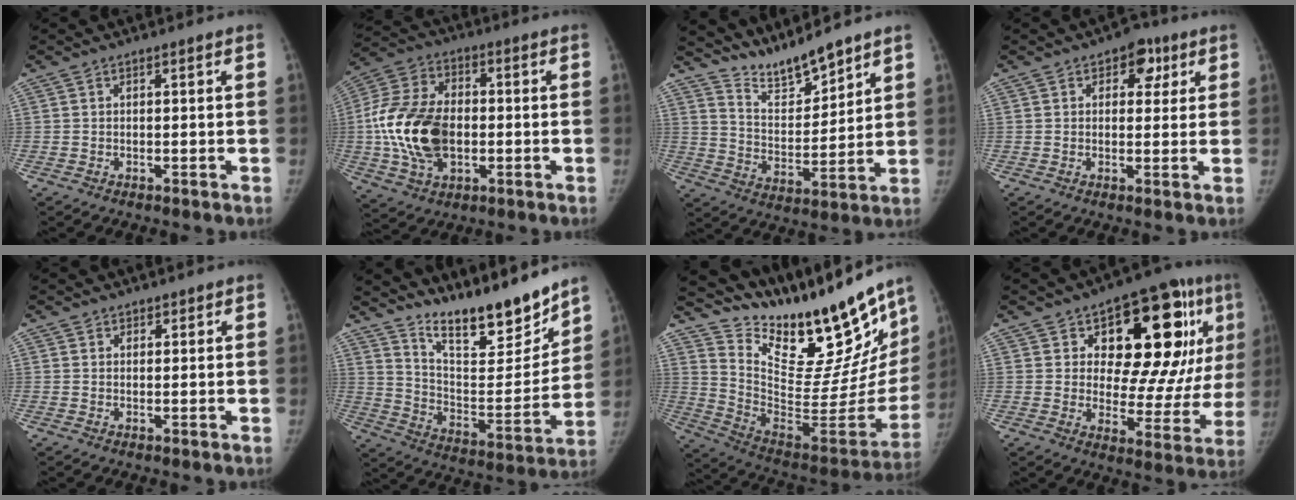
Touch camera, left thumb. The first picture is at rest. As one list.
[{"total": 18.0, "force": [-1.4, 11.8, 13.5], "torque": [-0.259, 0.015, -0.021]}, {"total": 10.1, "force": [9.4, 1.8, 3.2], "torque": [-0.039, -0.065, 0.185]}, {"total": 5.5, "force": [2.6, 3.7, 3.0], "torque": [-0.003, -0.004, 0.027]}, {"total": 1.4, "force": [1.1, 0.9, -0.1], "torque": [0.023, -0.006, 0.010]}, {"total": 19.3, "force": [16.4, 4.5, 9.2], "torque": [-0.105, -0.114, 0.274]}, {"total": 31.8, "force": [25.7, 9.3, 16.3], "torque": [-0.223, -0.144, 0.390]}, {"total": 23.8, "force": [8.6, 11.6, 19.0], "torque": [-0.211, -0.014, 0.126]}]